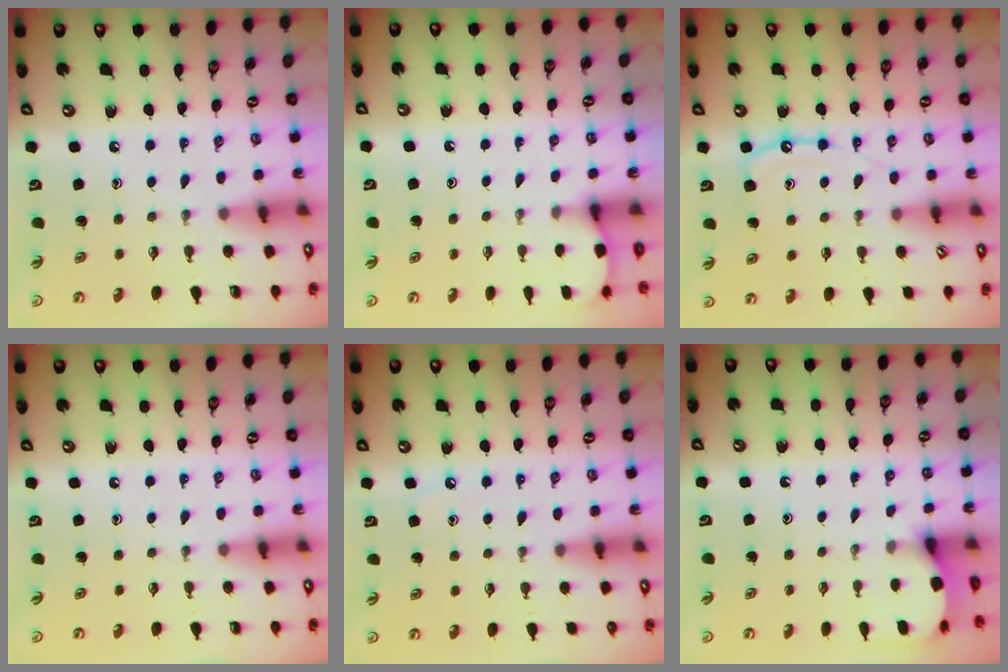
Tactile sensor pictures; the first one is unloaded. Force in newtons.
{"total": 1.7, "press": 1.6, "slide": 0.2}
{"total": 9.2, "press": 9.2, "slide": 0.8}
{"total": 0.0}
{"total": 5.3, "press": 5.2, "slide": 0.7}
{"total": 2.4, "press": 2.4, "slide": 0.3}